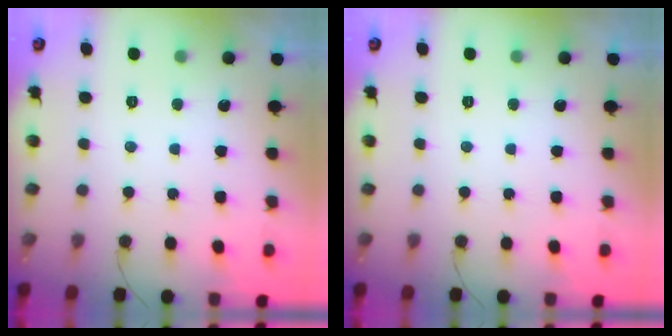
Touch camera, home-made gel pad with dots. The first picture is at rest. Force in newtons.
{"total": 0.0}